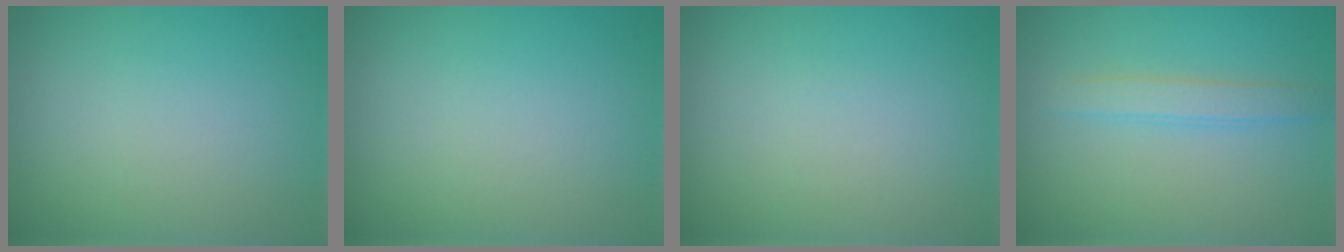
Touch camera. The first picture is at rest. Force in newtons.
{"total": 0.0}
{"total": 0.0}
{"total": 1.9, "press": 1.9, "slide": 0.2}